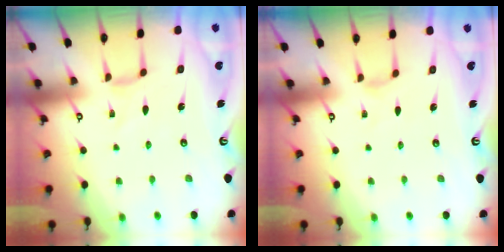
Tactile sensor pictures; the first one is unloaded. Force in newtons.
{"total": 1.5, "press": 1.5, "slide": 0.3}